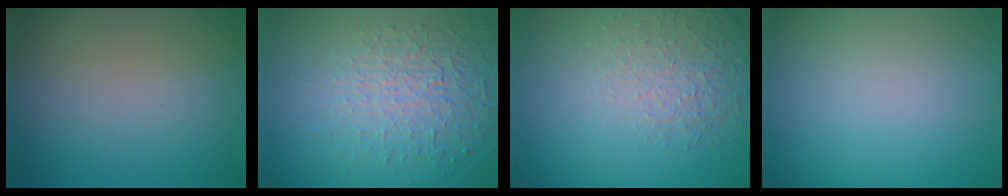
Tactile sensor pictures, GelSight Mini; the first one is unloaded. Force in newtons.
{"total": 5.1, "press": 3.4, "slide": 3.7}
{"total": 1.6, "press": 1.0, "slide": 1.2}
{"total": 0.0}